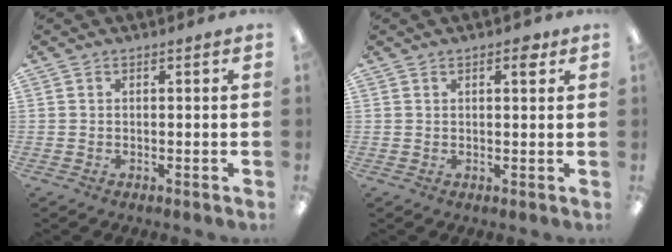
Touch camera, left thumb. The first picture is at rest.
{"total": 2.8, "force": [1.6, 1.0, 2.0], "torque": [-0.019, -0.007, 0.022]}